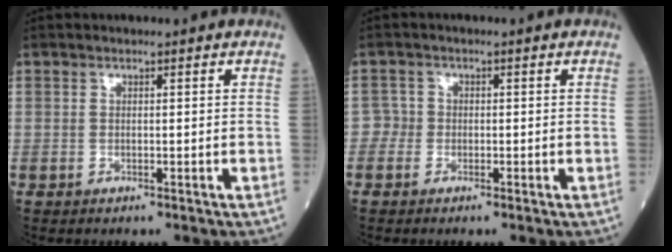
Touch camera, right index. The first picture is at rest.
{"total": 1.6, "force": [-0.8, 1.4, -0.2], "torque": [0.013, 0.010, -0.020]}